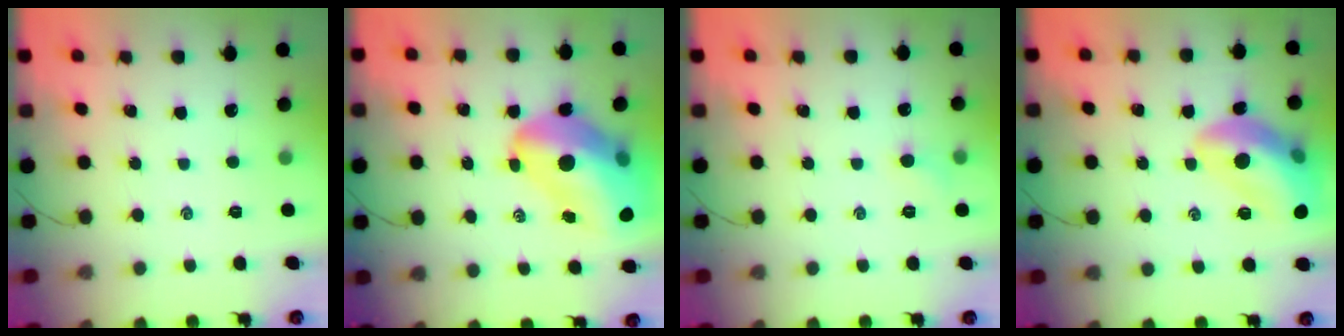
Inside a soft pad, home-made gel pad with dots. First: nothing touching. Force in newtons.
{"total": 22.2, "press": 21.4, "slide": 5.7}
{"total": 4.8, "press": 4.5, "slide": 1.5}
{"total": 17.7, "press": 17.5, "slide": 2.7}